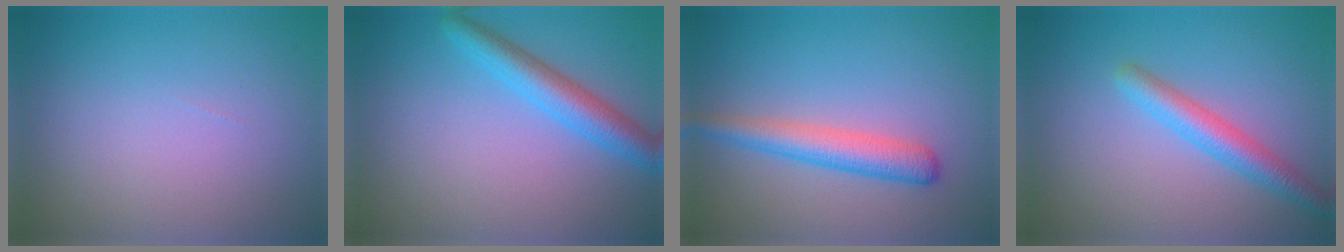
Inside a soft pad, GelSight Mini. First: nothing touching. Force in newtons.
{"total": 3.7, "press": 3.7, "slide": 0.1}
{"total": 3.6, "press": 3.6, "slide": 0.2}
{"total": 3.3, "press": 3.2, "slide": 0.1}